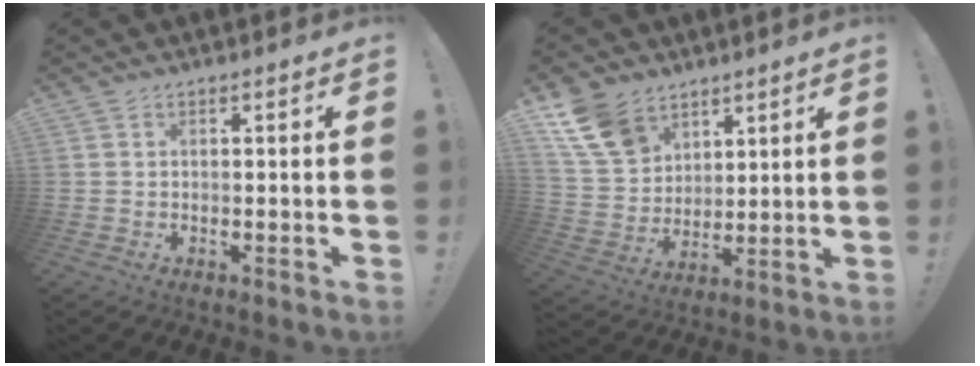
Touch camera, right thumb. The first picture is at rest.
{"total": 14.0, "force": [8.6, 9.4, 5.9], "torque": [-0.116, -0.039, 0.173]}